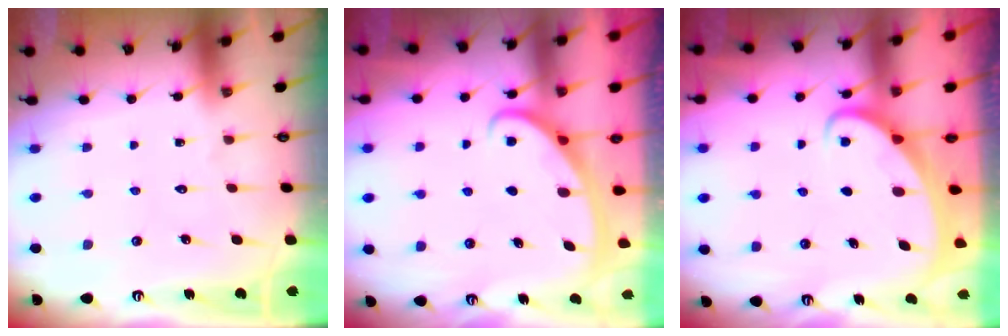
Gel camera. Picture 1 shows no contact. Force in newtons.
{"total": 3.0, "press": 3.0, "slide": 0.4}
{"total": 2.0, "press": 2.0, "slide": 0.1}